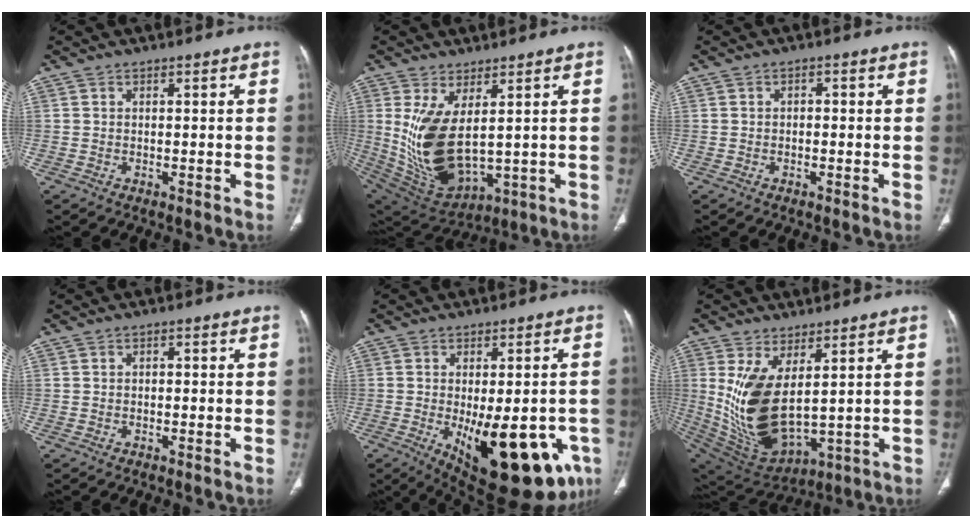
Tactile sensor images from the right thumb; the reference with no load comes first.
{"total": 14.8, "force": [2.0, 7.2, 12.7], "torque": [-0.245, -0.026, 0.071]}
{"total": 1.0, "force": [-0.2, 0.8, 0.6], "torque": [-0.004, 0.005, -0.007]}
{"total": 0.6, "force": [-0.1, 0.5, 0.4], "torque": [-0.003, 0.003, -0.005]}
{"total": 22.0, "force": [-7.3, 9.4, 18.6], "torque": [-0.193, -0.013, -0.074]}
{"total": 15.3, "force": [2.8, 7.4, 13.1], "torque": [-0.249, -0.030, 0.087]}